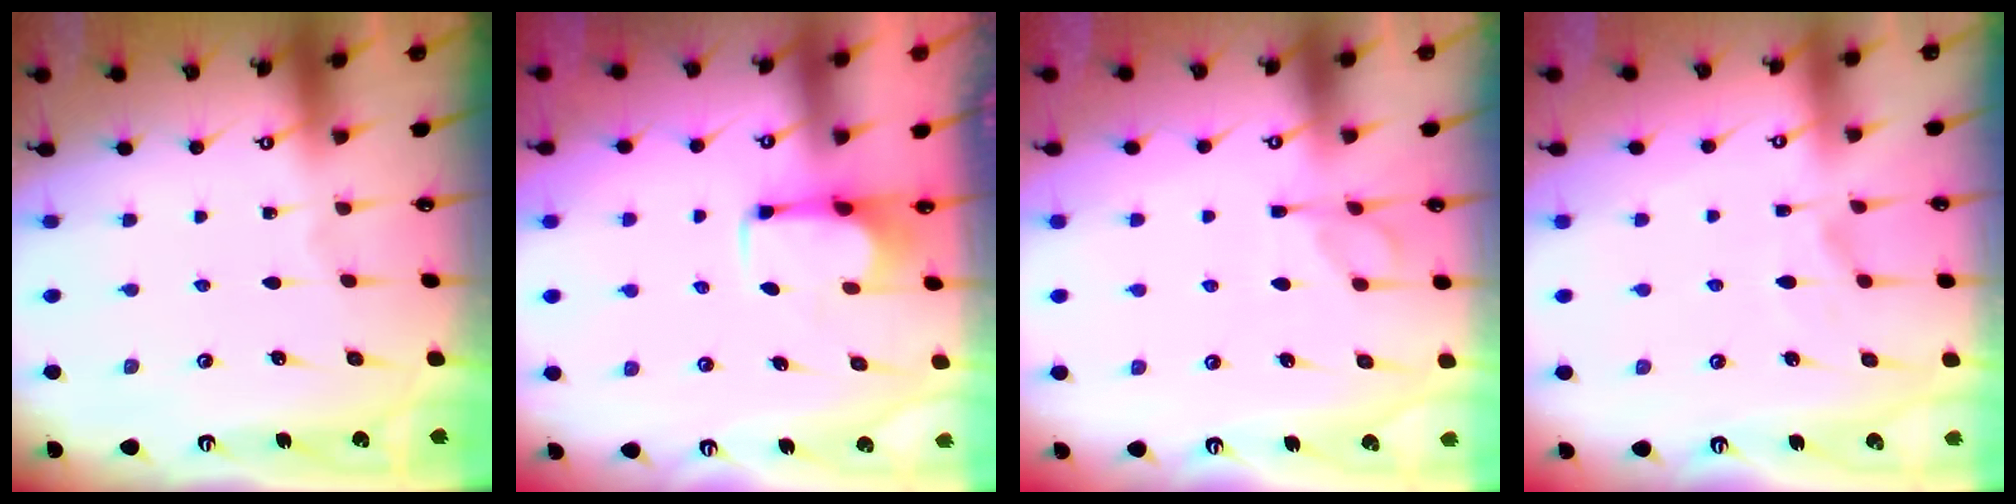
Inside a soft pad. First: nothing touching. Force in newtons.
{"total": 2.7, "press": 2.6, "slide": 0.7}
{"total": 2.1, "press": 1.7, "slide": 1.1}
{"total": 1.9, "press": 1.4, "slide": 1.3}